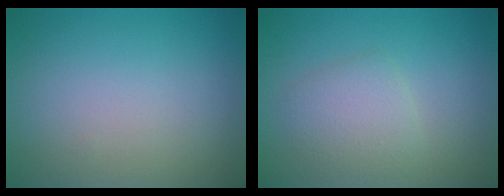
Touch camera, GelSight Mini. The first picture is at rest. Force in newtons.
{"total": 2.7, "press": 2.7, "slide": 0.0}